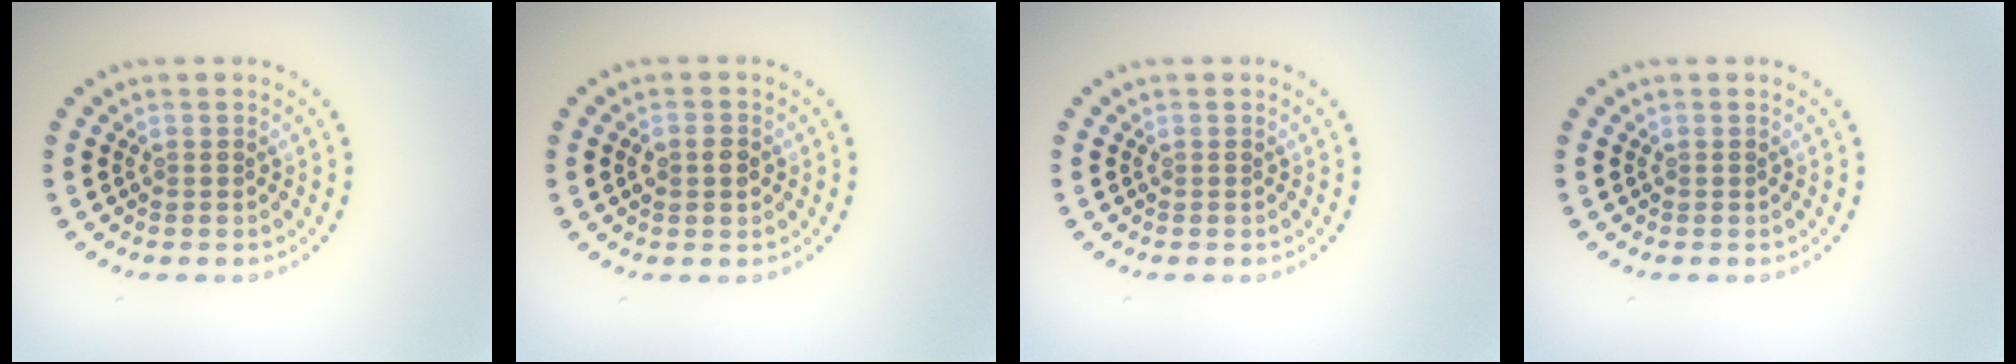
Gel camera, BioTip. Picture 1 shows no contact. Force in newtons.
{"total": 1.5, "press": 1.5, "slide": 0.1}
{"total": 0.0}
{"total": 0.0}